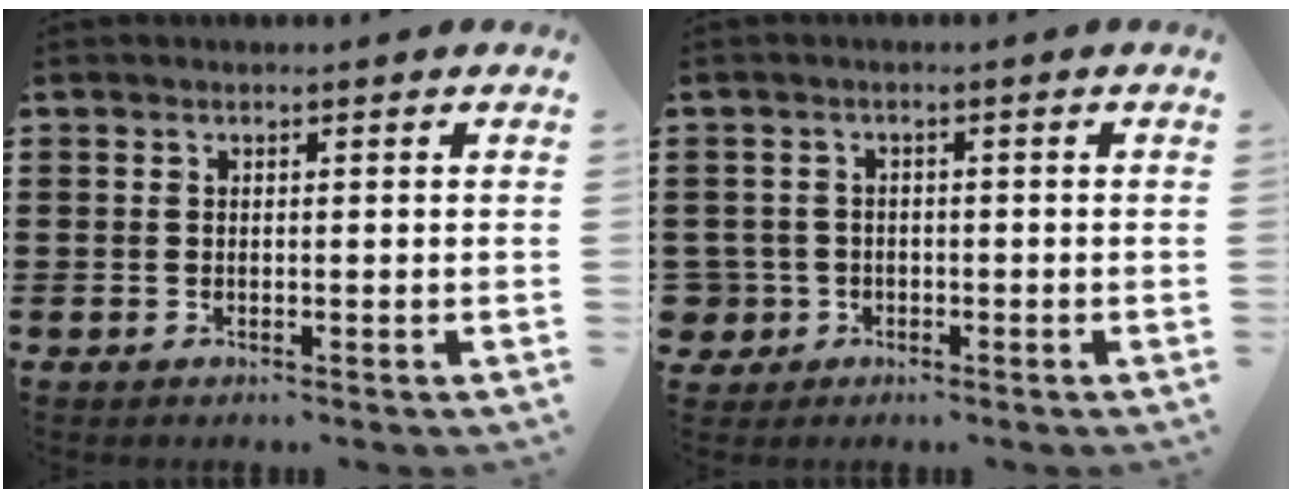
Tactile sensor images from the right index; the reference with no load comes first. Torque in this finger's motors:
{"motor_torque": [-0.24, 0.35, 0.01, -0.01]}